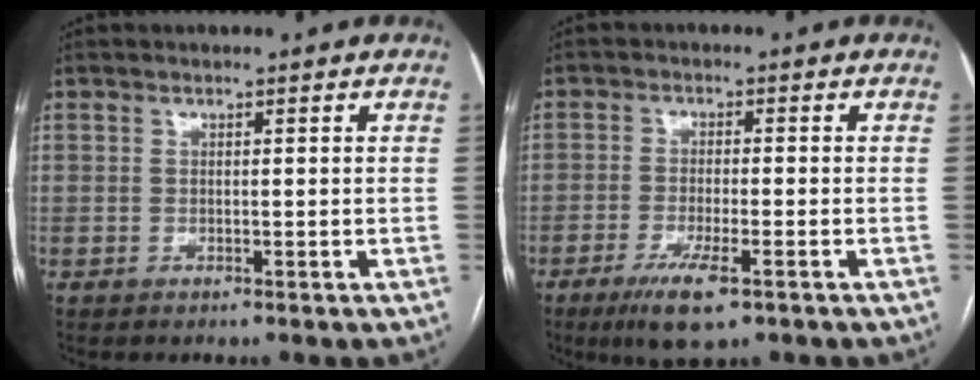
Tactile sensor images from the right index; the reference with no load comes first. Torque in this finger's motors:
{"motor_torque": [1.02, -0.17, 0.38, 0.09]}